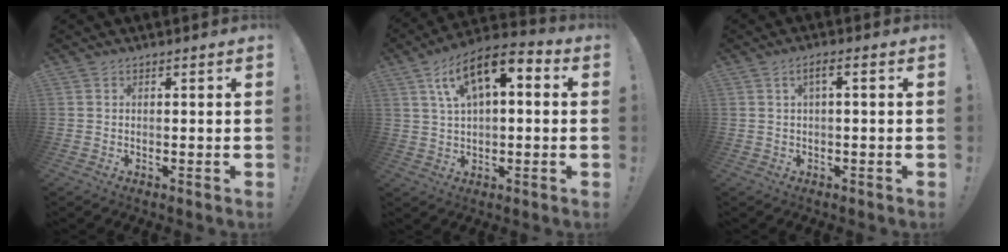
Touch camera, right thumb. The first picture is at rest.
{"total": 13.1, "force": [5.3, 6.2, 10.2], "torque": [-0.171, -0.013, 0.095]}
{"total": 2.8, "force": [-0.1, 0.1, 2.8], "torque": [-0.060, 0.004, -0.003]}